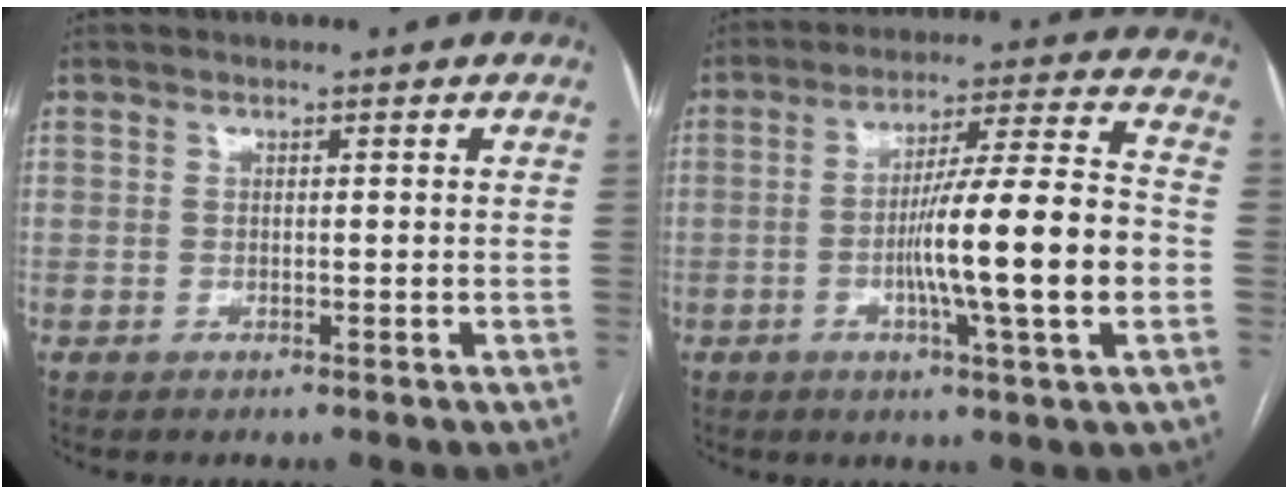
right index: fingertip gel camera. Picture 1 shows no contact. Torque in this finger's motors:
{"motor_torque": [2.14, 0.00, 1.05, 0.21]}